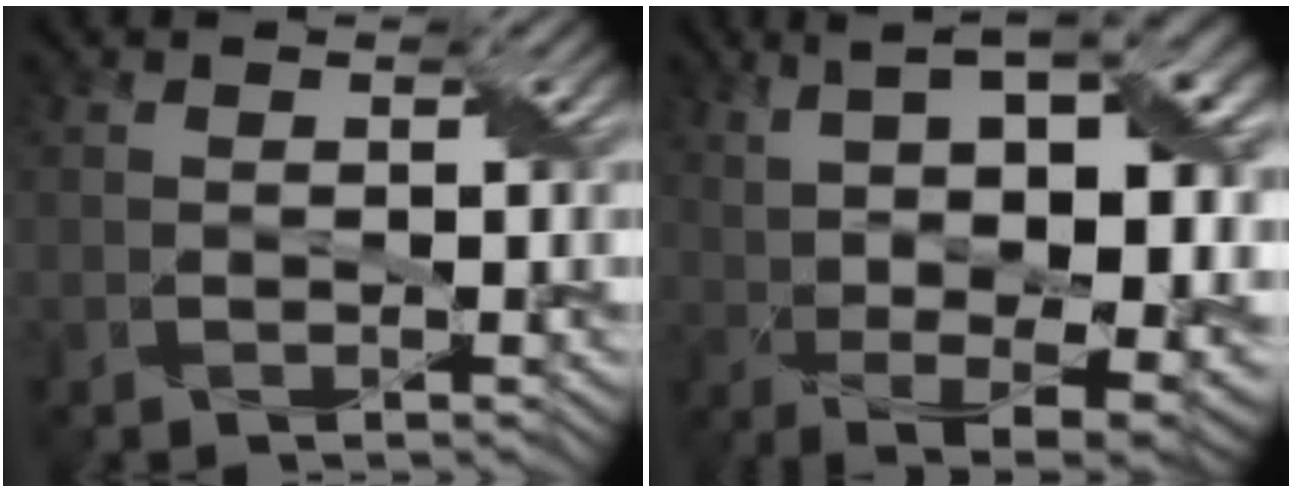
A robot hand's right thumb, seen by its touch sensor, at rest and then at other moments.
{"total": 17.1, "force": [3.8, 6.1, 15.5], "torque": [-0.231, 0.024, 0.077]}